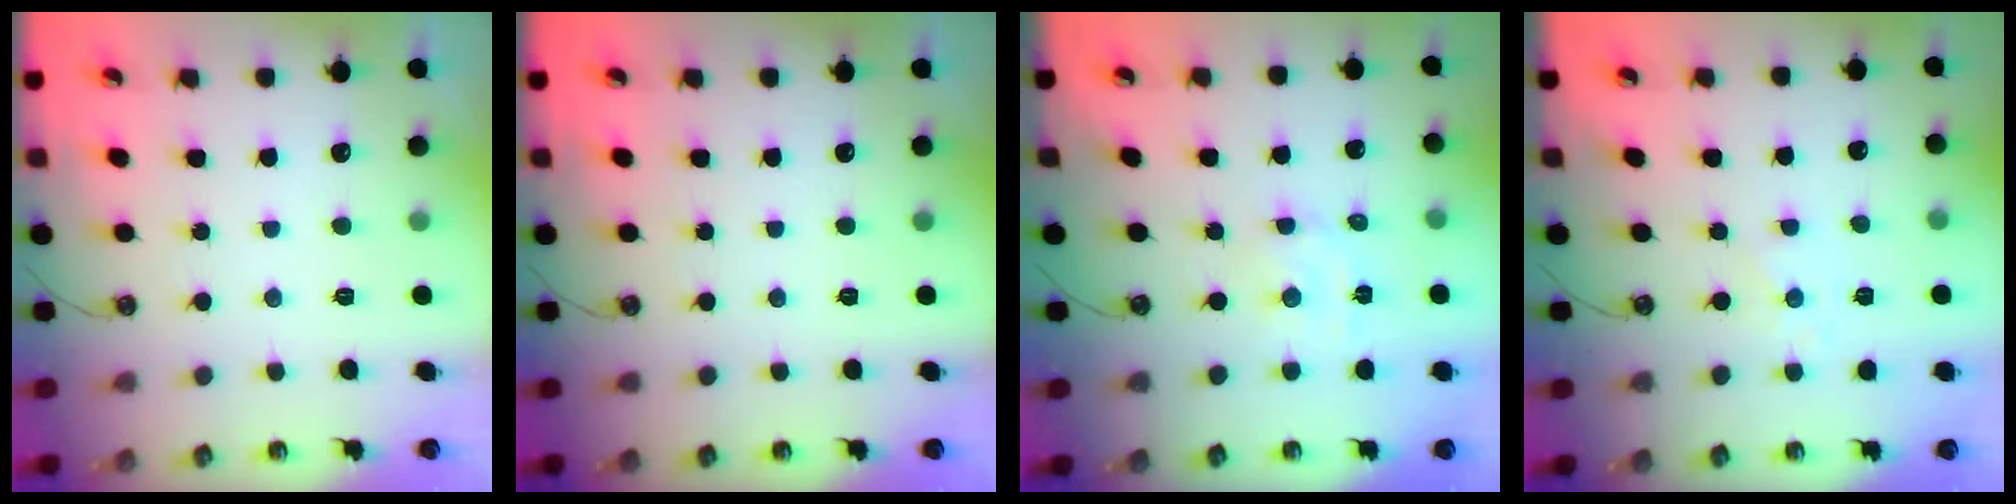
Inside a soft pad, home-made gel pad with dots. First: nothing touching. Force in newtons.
{"total": 0.0}
{"total": 2.7, "press": 2.7, "slide": 0.1}
{"total": 3.5, "press": 3.5, "slide": 0.4}